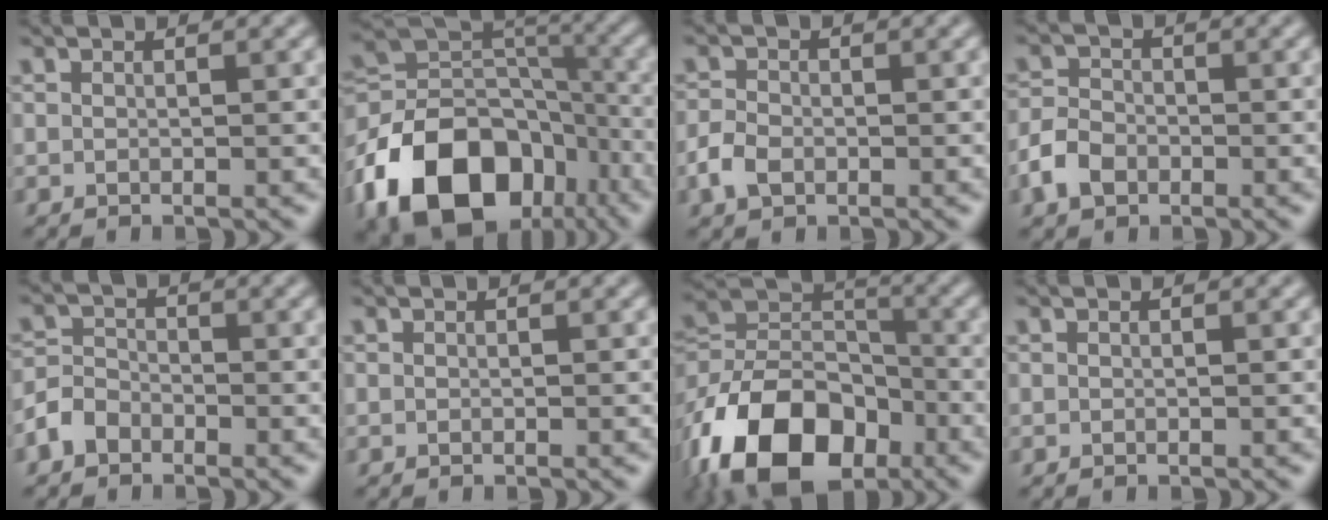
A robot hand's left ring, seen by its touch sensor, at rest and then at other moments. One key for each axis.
{"total": 14.5, "fx": -7.3, "fy": 9.7, "fz": 7.9, "tx": -0.154, "ty": 0.003, "tz": -0.135}
{"total": 2.4, "fx": -1.0, "fy": 1.8, "fz": 1.3, "tx": -0.025, "ty": 0.000, "tz": -0.026}
{"total": 3.2, "fx": -1.5, "fy": 2.3, "fz": 1.6, "tx": -0.032, "ty": 0.002, "tz": -0.036}
{"total": 2.5, "fx": -1.6, "fy": 1.7, "fz": 0.8, "tx": -0.013, "ty": 0.008, "tz": -0.041}
{"total": 0.0}
{"total": 14.2, "fx": -7.6, "fy": 8.9, "fz": 8.0, "tx": -0.170, "ty": 0.003, "tz": -0.147}
{"total": 0.0}